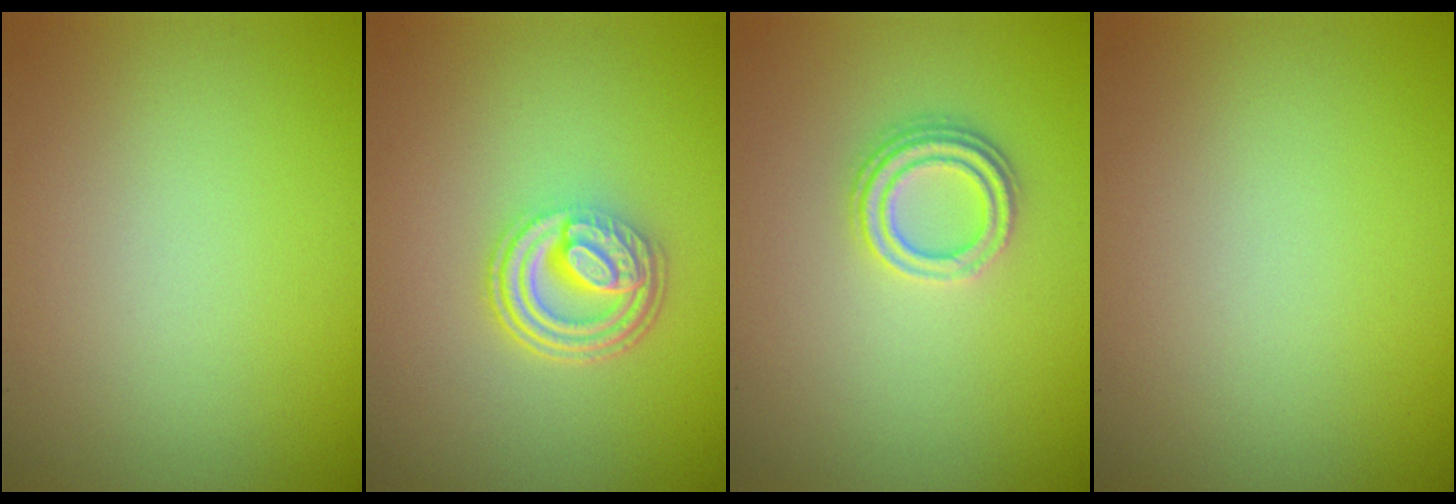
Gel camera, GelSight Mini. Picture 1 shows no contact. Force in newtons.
{"total": 4.9, "press": 3.5, "slide": 3.4}
{"total": 3.1, "press": 2.4, "slide": 2.0}
{"total": 0.0}